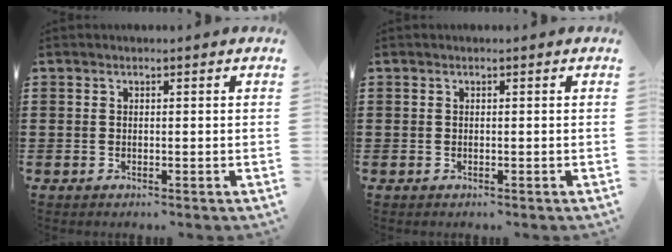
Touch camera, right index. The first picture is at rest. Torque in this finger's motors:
{"motor_torque": [0.00, -0.02, 0.00, 0.01]}